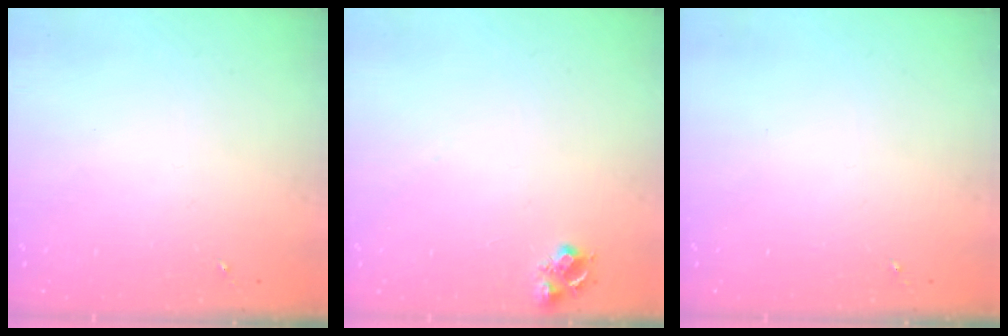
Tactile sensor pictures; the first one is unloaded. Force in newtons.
{"total": 7.3, "press": 7.2, "slide": 0.8}
{"total": 0.0}